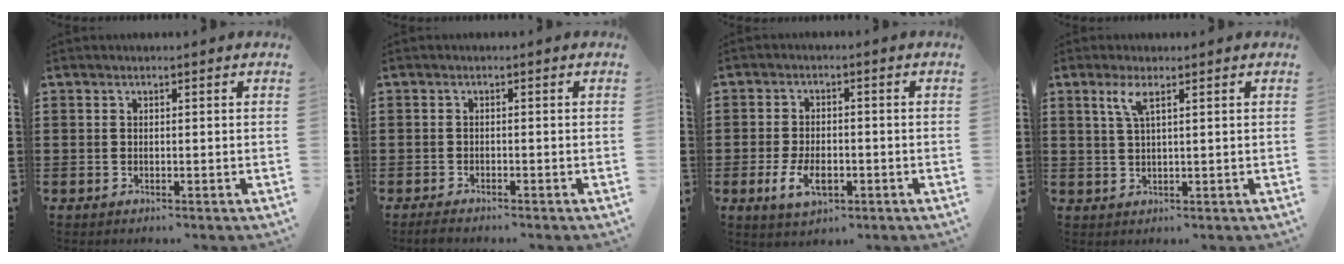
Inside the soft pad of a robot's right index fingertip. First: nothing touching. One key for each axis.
{"total": 1.2, "fx": -1.2, "fy": 0.1, "fz": 0.1, "tx": -0.005, "ty": -0.003, "tz": -0.023}
{"total": 5.2, "fx": -1.8, "fy": 2.7, "fz": 4.0, "tx": -0.089, "ty": -0.002, "tz": -0.036}
{"total": 3.1, "fx": 1.5, "fy": 0.4, "fz": 2.7, "tx": -0.058, "ty": 0.002, "tz": 0.024}